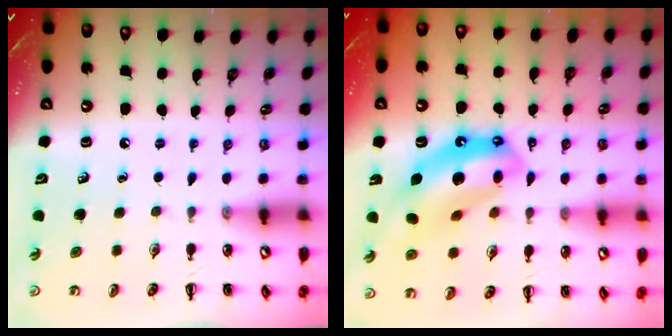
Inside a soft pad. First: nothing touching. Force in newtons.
{"total": 14.1, "press": 13.5, "slide": 4.0}